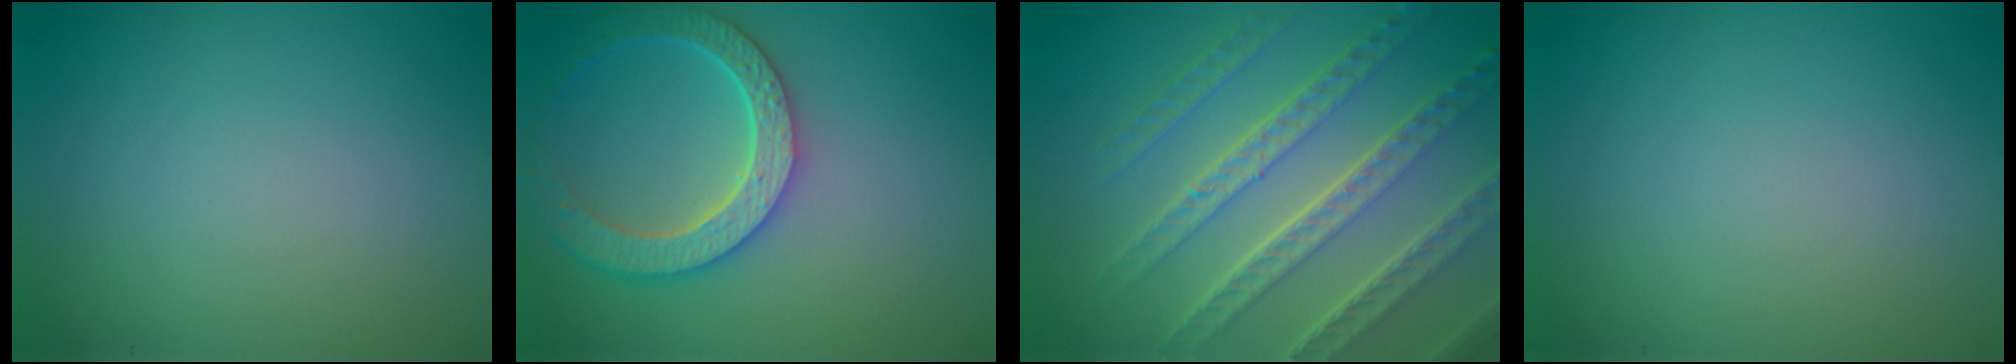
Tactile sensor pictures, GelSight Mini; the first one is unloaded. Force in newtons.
{"total": 5.8, "press": 4.7, "slide": 3.4}
{"total": 8.0, "press": 5.6, "slide": 5.8}
{"total": 0.0}